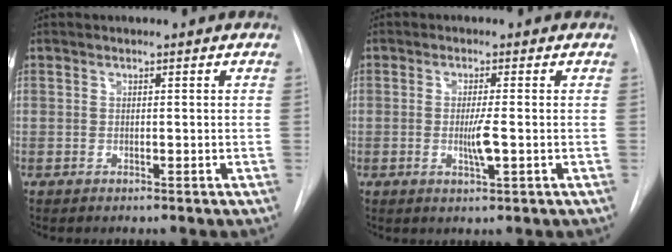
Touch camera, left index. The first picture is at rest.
{"total": 3.4, "force": [-0.8, 0.1, 3.3], "torque": [-0.063, -0.009, -0.015]}